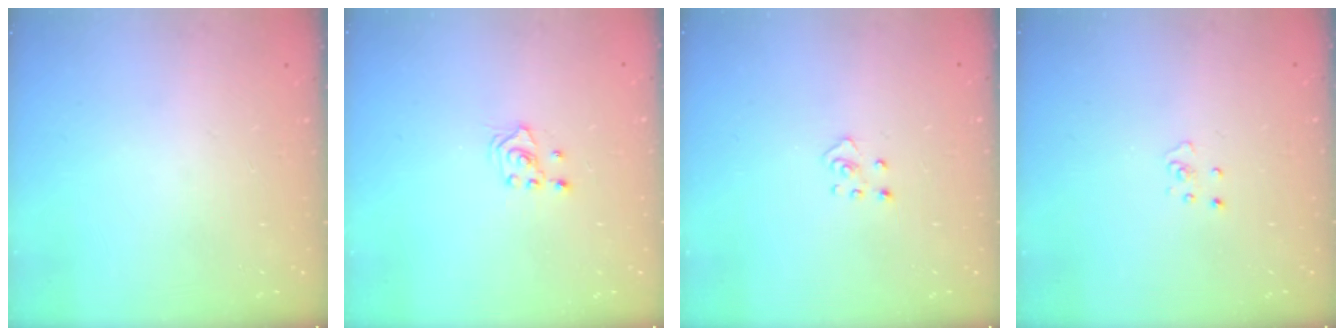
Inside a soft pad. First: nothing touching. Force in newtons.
{"total": 1.8, "press": 1.8, "slide": 0.2}
{"total": 2.6, "press": 2.6, "slide": 0.3}
{"total": 2.8, "press": 2.7, "slide": 0.3}